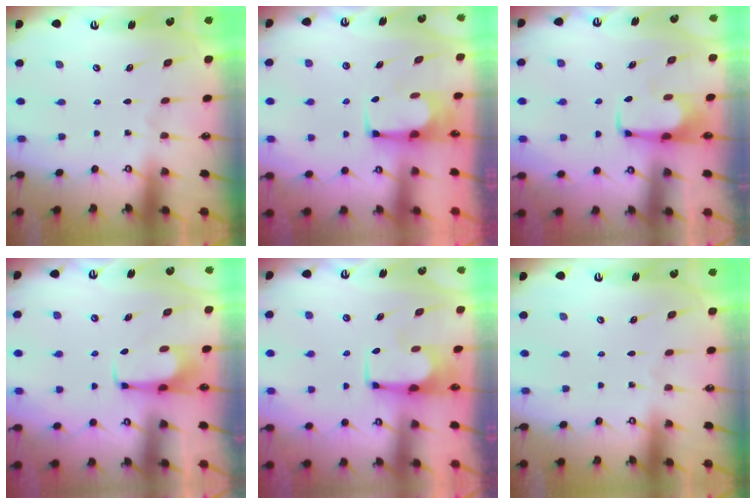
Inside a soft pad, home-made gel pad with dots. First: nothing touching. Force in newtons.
{"total": 2.4, "press": 2.4, "slide": 0.2}
{"total": 2.0, "press": 1.9, "slide": 0.4}
{"total": 1.6, "press": 1.5, "slide": 0.5}
{"total": 3.8, "press": 3.8, "slide": 0.4}
{"total": 0.0}